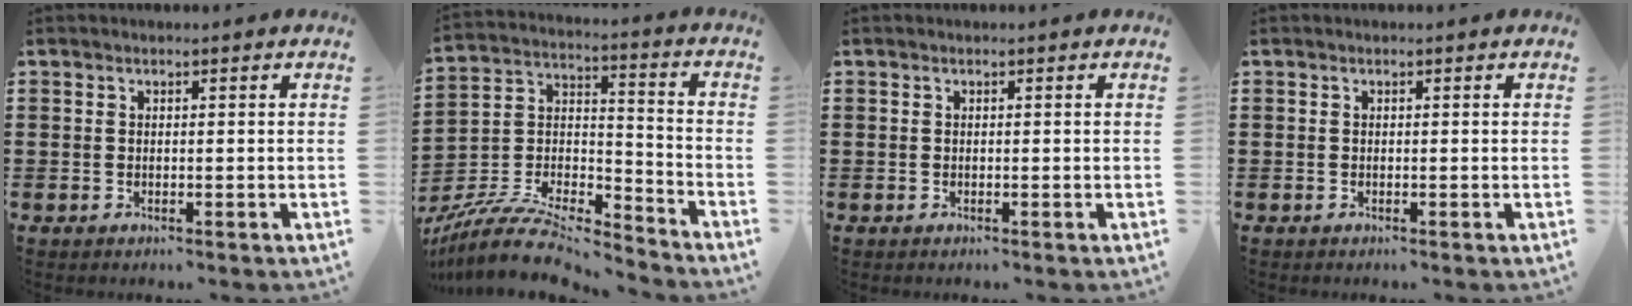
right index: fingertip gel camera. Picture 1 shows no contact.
{"total": 9.1, "force": [-8.2, 2.3, 3.1], "torque": [-0.069, 0.004, -0.164]}
{"total": 0.0}
{"total": 0.0}